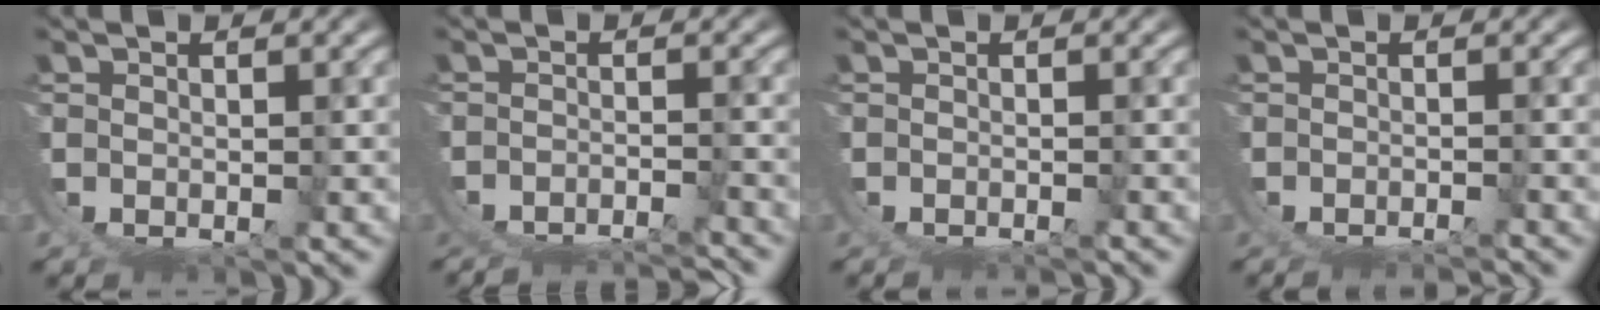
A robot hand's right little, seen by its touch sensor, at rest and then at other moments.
{"total": 8.0, "force": [-6.9, 2.7, 2.9], "torque": [-0.046, -0.030, -0.096]}
{"total": 2.2, "force": [-2.0, 0.9, 0.4], "torque": [-0.010, -0.007, -0.028]}
{"total": 4.1, "force": [-3.6, 1.6, 1.1], "torque": [-0.023, -0.008, -0.053]}